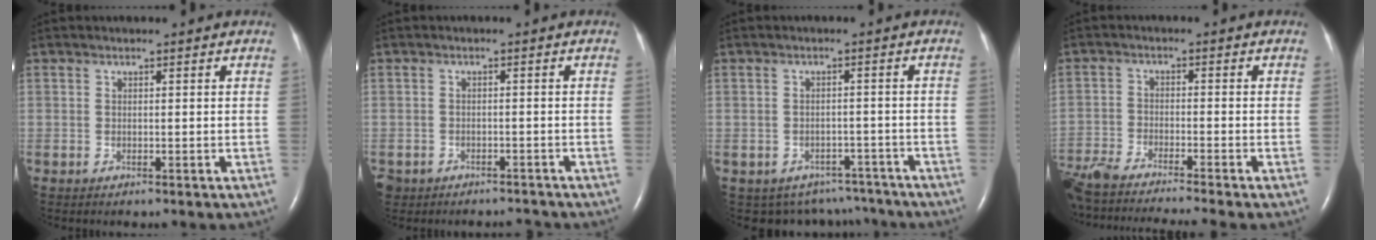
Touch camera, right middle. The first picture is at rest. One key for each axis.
{"total": 5.0, "fx": -4.2, "fy": 2.7, "fz": 0.2, "tx": -0.005, "ty": 0.005, "tz": -0.064}
{"total": 8.2, "fx": -6.8, "fy": 4.5, "fz": 0.3, "tx": 0.001, "ty": 0.019, "tz": -0.074}
{"total": 15.2, "fx": -13.6, "fy": -0.6, "fz": 6.7, "tx": -0.119, "ty": -0.028, "tz": -0.229}